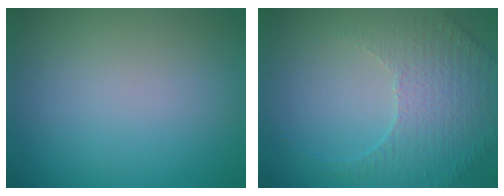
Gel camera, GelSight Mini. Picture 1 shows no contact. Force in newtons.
{"total": 5.3, "press": 3.6, "slide": 3.9}